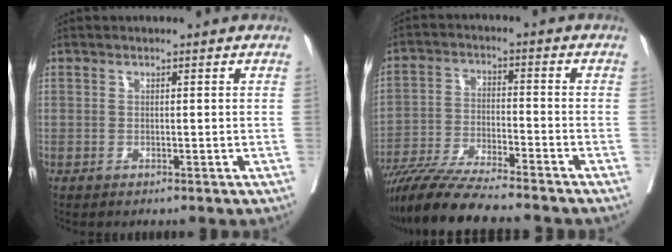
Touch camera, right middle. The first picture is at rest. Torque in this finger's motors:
{"motor_torque": [1.04, -1.10, 0.25, 0.13]}